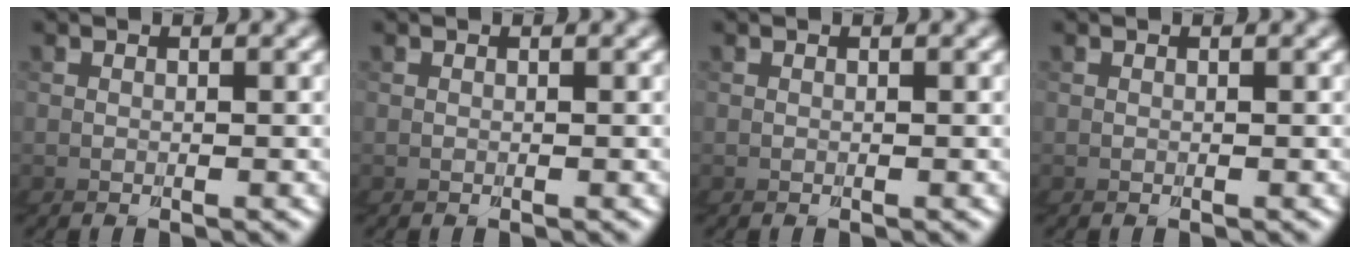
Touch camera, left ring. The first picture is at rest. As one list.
[{"total": 0.0}, {"total": 0.0}, {"total": 0.0}]